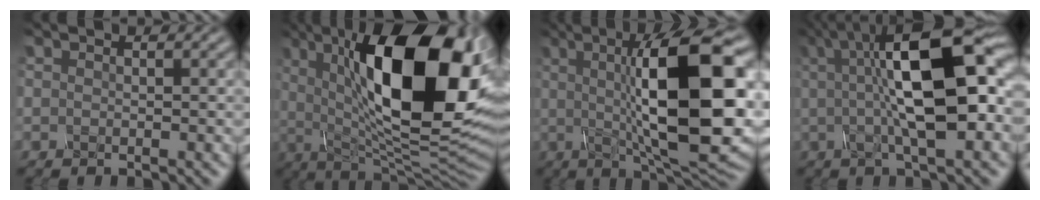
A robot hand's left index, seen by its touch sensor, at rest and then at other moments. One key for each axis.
{"total": 17.9, "fx": 4.3, "fy": 6.7, "fz": 16.0, "tx": -0.237, "ty": 0.001, "tz": 0.059}
{"total": 15.2, "fx": 1.1, "fy": 4.3, "fz": 14.5, "tx": -0.194, "ty": 0.004, "tz": 0.010}
{"total": 12.4, "fx": 1.8, "fy": 3.6, "fz": 11.8, "tx": -0.180, "ty": 0.016, "tz": 0.024}